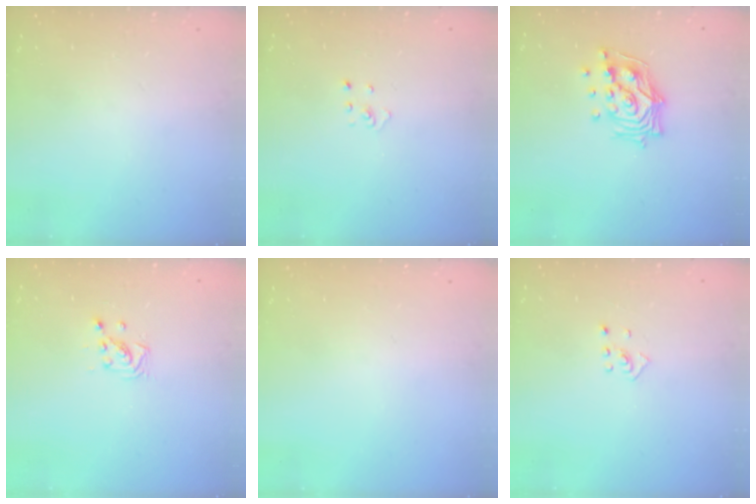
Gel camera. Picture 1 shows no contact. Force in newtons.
{"total": 1.9, "press": 1.9, "slide": 0.1}
{"total": 12.9, "press": 12.7, "slide": 2.2}
{"total": 2.9, "press": 2.9, "slide": 0.3}
{"total": 0.0}
{"total": 2.0, "press": 1.9, "slide": 0.8}